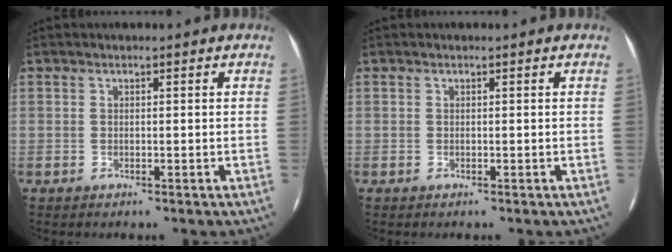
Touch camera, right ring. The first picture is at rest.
{"total": 0.0}